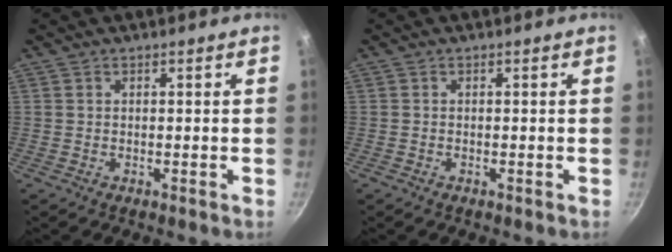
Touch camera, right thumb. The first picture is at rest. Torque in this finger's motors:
{"motor_torque": [0.36, -0.14, -0.28, -0.14, -0.01]}